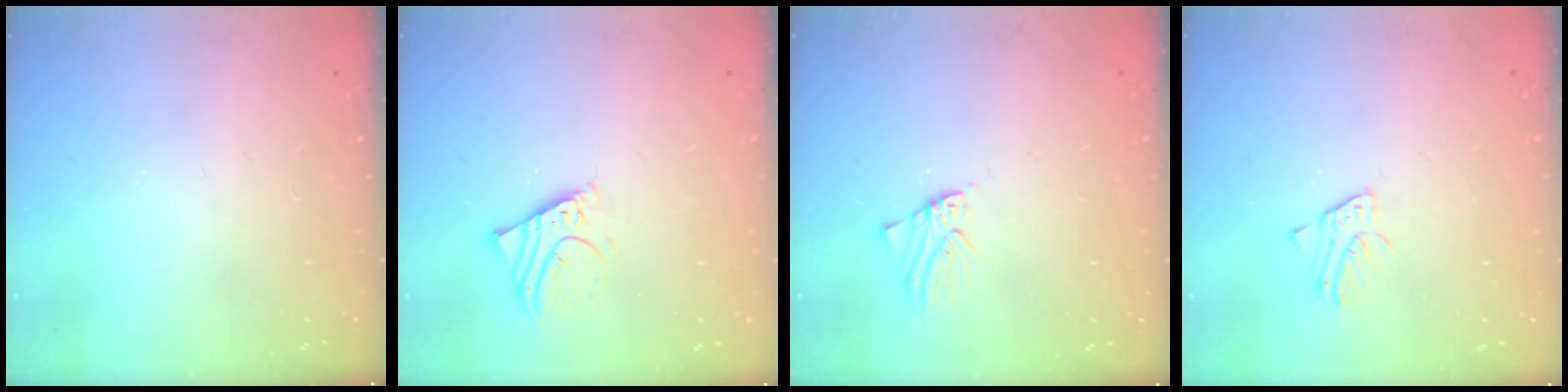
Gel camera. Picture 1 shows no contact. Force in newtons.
{"total": 4.6, "press": 4.5, "slide": 0.5}
{"total": 1.2, "press": 1.1, "slide": 0.1}
{"total": 1.7, "press": 1.6, "slide": 0.1}